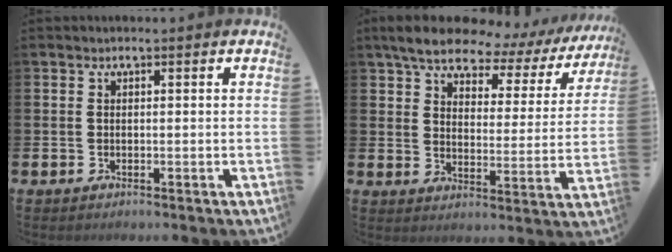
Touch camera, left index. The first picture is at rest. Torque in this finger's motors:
{"motor_torque": [1.65, -0.49, 0.28, 0.21]}